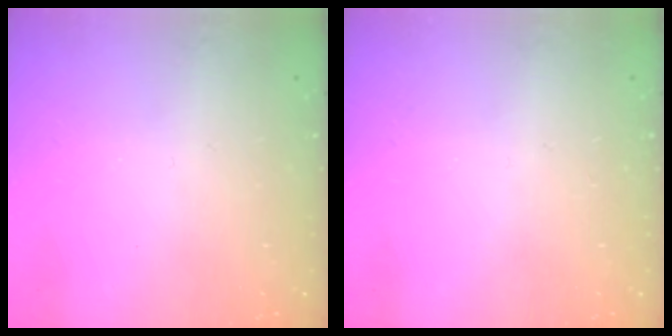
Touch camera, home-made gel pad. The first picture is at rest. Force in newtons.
{"total": 0.0}